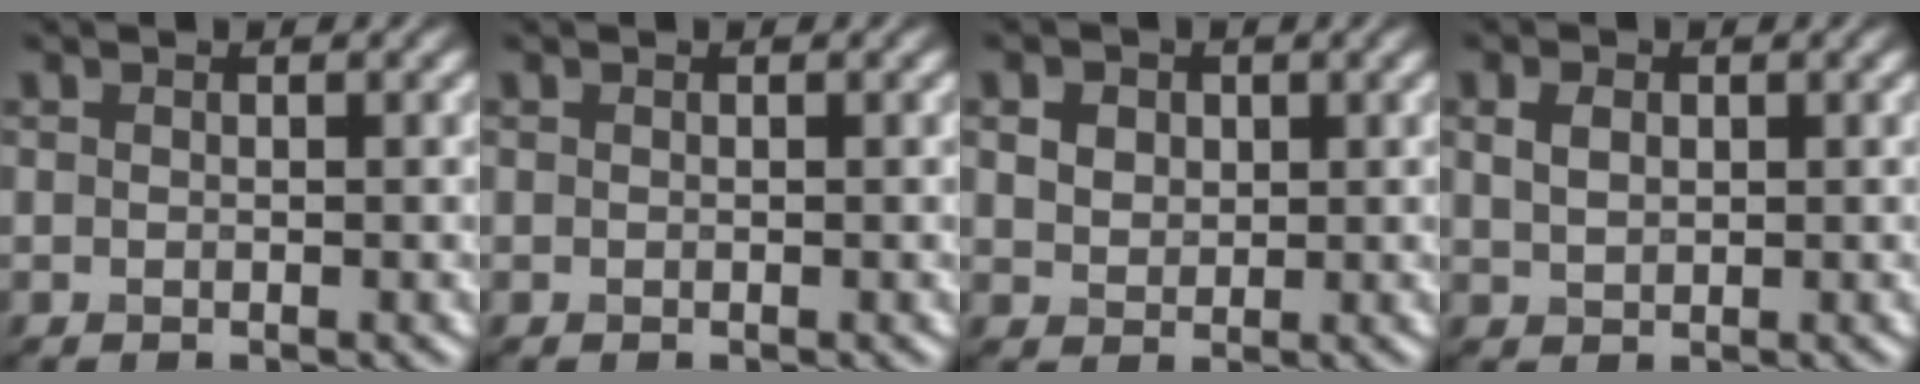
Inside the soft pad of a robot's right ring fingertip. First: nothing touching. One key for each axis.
{"total": 0.0}
{"total": 3.8, "fx": 1.8, "fy": 2.7, "fz": 1.9, "tx": -0.047, "ty": 0.012, "tz": 0.024}
{"total": 1.8, "fx": 0.6, "fy": 1.3, "fz": 1.2, "tx": -0.024, "ty": 0.002, "tz": 0.013}